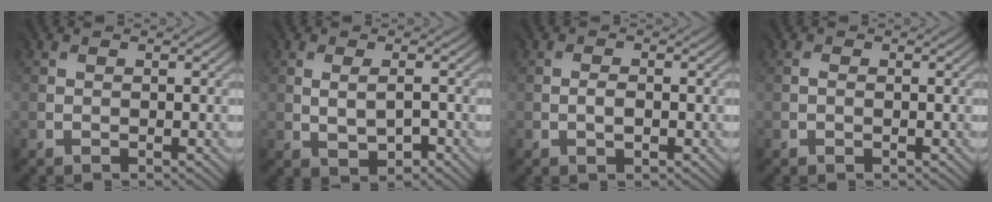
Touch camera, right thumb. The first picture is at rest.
{"total": 2.3, "force": [-0.4, 1.1, 1.9], "torque": [-0.037, -0.004, 0.000]}
{"total": 1.0, "force": [-0.6, 0.4, 0.7], "torque": [-0.012, -0.004, -0.009]}
{"total": 0.0}